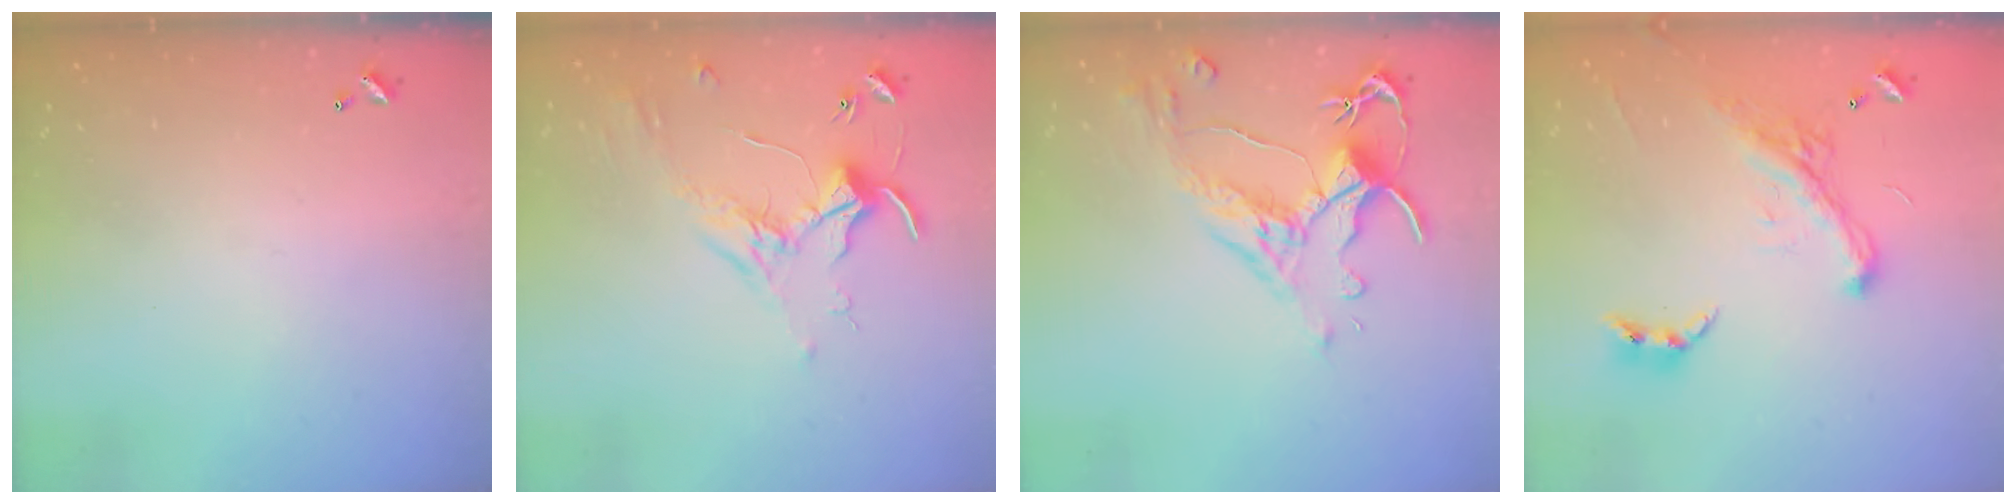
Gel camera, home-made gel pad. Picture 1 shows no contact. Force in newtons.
{"total": 1.7, "press": 1.7, "slide": 0.4}
{"total": 3.3, "press": 3.0, "slide": 1.4}
{"total": 2.2, "press": 2.2, "slide": 0.1}